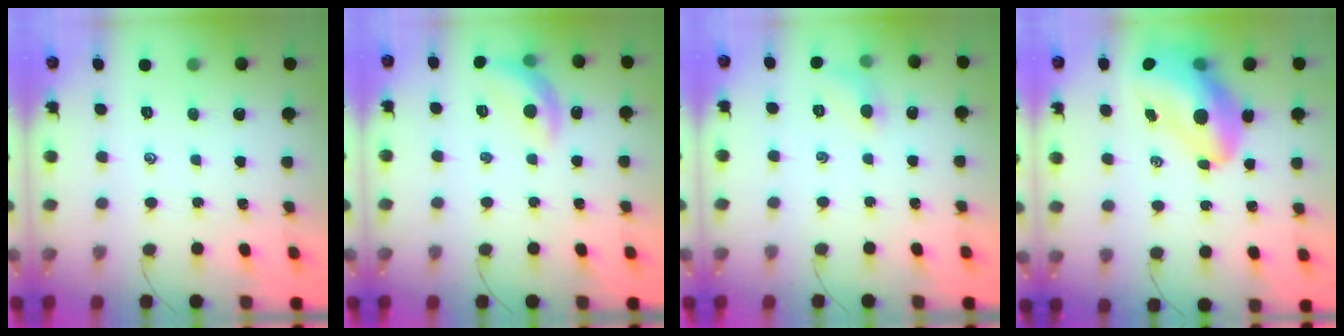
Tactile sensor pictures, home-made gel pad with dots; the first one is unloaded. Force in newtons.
{"total": 10.8, "press": 10.7, "slide": 1.1}
{"total": 6.2, "press": 6.0, "slide": 1.8}
{"total": 15.9, "press": 15.2, "slide": 4.7}